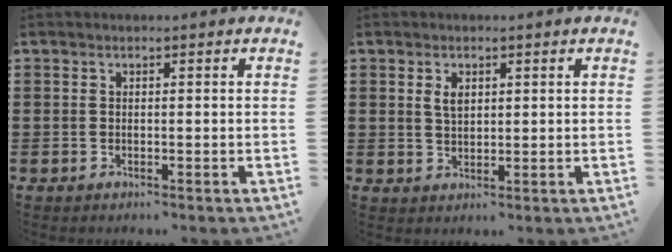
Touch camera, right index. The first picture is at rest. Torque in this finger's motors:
{"motor_torque": [0.11, 0.10, 0.04, 0.05]}